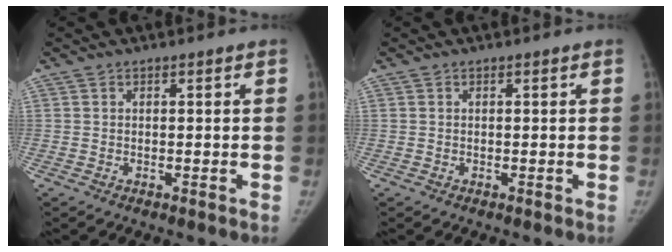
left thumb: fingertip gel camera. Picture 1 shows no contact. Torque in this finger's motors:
{"motor_torque": [0.07, 0.02, 0.07, -0.12, 0.02]}